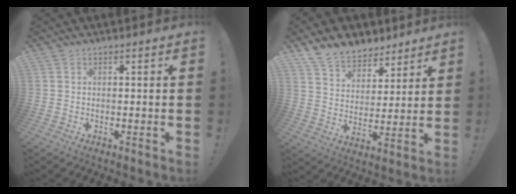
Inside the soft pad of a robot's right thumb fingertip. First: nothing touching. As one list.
[{"total": 10.9, "force": [8.8, 6.0, 2.3], "torque": [-0.056, -0.065, 0.173]}]